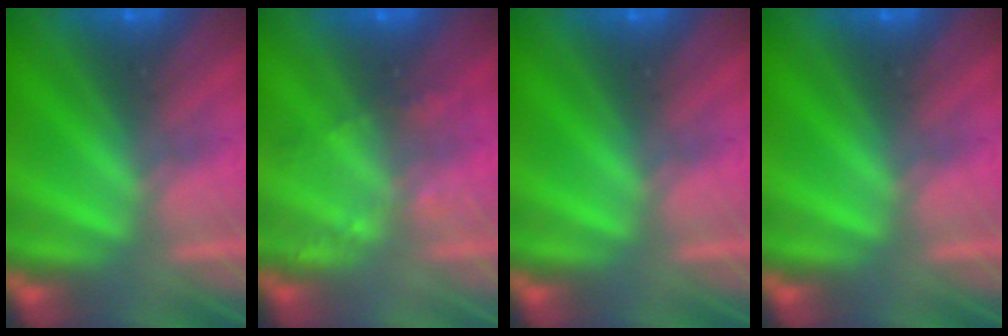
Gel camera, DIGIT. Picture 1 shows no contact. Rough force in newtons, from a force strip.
{"total": 2.2}
{"total": 0.0}
{"total": 0.0}